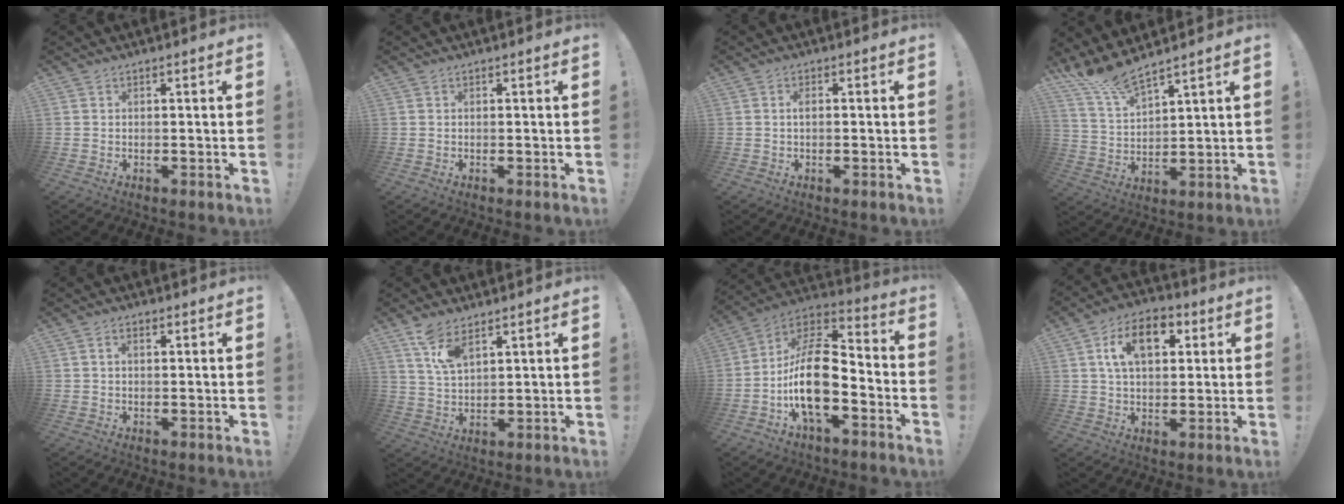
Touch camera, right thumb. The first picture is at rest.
{"total": 0.0}
{"total": 1.5, "force": [-0.2, 0.6, 1.4], "torque": [-0.028, 0.006, -0.005]}
{"total": 9.4, "force": [8.6, 1.2, 3.6], "torque": [-0.083, -0.056, 0.160]}
{"total": 1.8, "force": [0.5, 0.9, 1.5], "torque": [-0.024, 0.001, 0.007]}
{"total": 8.0, "force": [5.3, 3.1, 5.0], "torque": [-0.092, -0.021, 0.097]}
{"total": 19.0, "force": [-5.3, 9.3, 15.7], "torque": [-0.296, 0.031, -0.085]}
{"total": 12.8, "force": [4.5, 7.9, 9.0], "torque": [-0.133, 0.004, 0.080]}